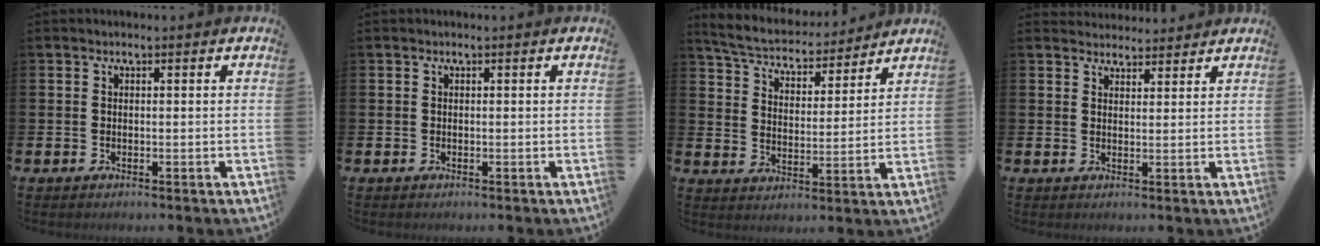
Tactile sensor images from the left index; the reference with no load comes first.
{"total": 0.0}
{"total": 6.2, "force": [5.9, 1.3, 1.3], "torque": [-0.057, -0.041, 0.101]}
{"total": 3.0, "force": [2.9, 0.9, -0.3], "torque": [0.010, -0.016, 0.051]}